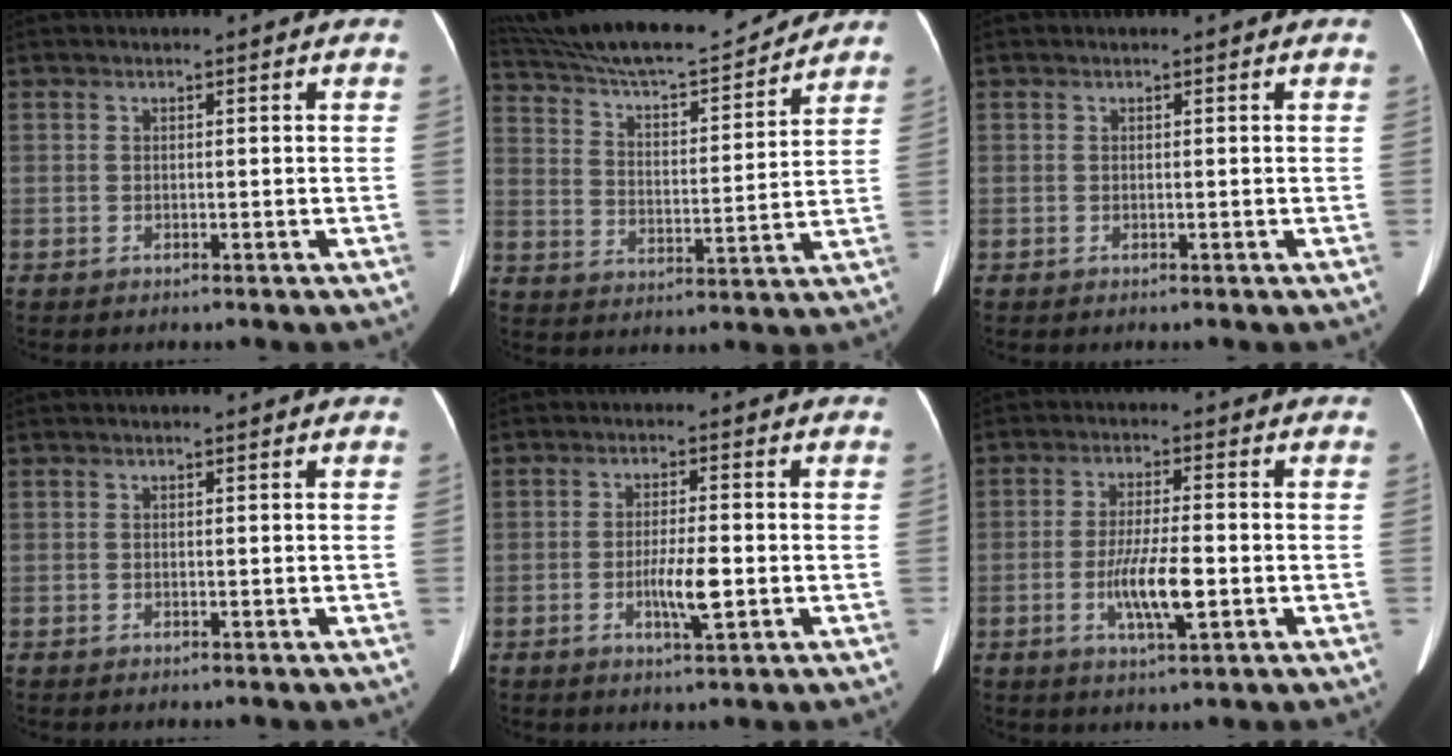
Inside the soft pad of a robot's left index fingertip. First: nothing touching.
{"total": 21.5, "force": [19.7, 3.2, 8.2], "torque": [-0.153, 0.010, 0.299]}
{"total": 0.0}
{"total": 0.0}
{"total": 5.1, "force": [-1.4, 0.7, 4.8], "torque": [-0.090, -0.008, -0.026]}
{"total": 7.2, "force": [-2.0, 1.1, 6.9], "torque": [-0.130, -0.010, -0.038]}